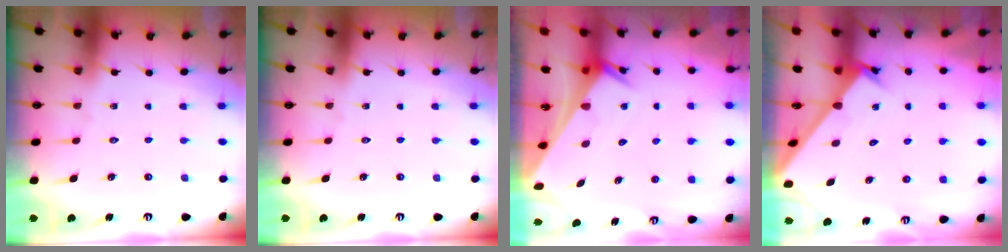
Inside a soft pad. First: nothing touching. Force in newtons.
{"total": 0.0}
{"total": 2.6, "press": 2.6, "slide": 0.1}
{"total": 1.7, "press": 1.7, "slide": 0.1}